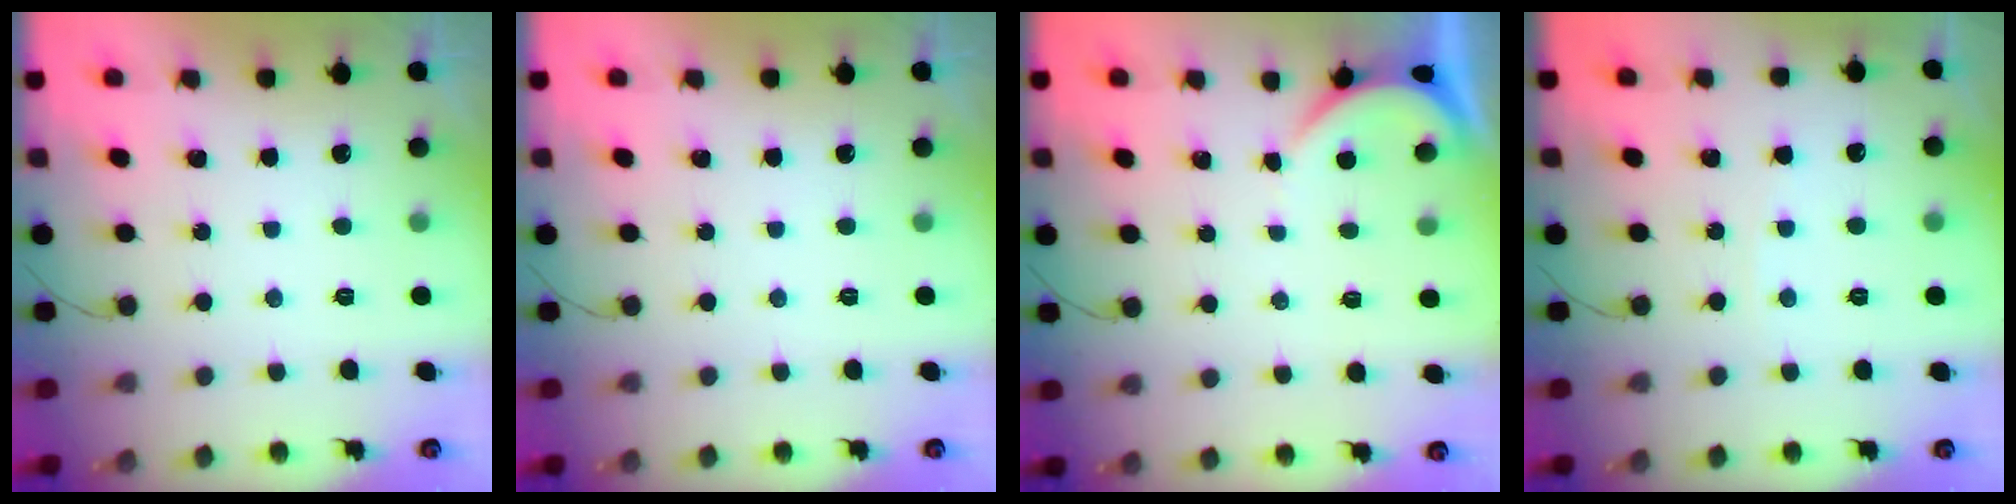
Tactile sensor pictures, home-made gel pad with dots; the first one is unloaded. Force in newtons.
{"total": 0.0}
{"total": 2.1, "press": 2.1, "slide": 0.3}
{"total": 2.8, "press": 2.8, "slide": 0.3}